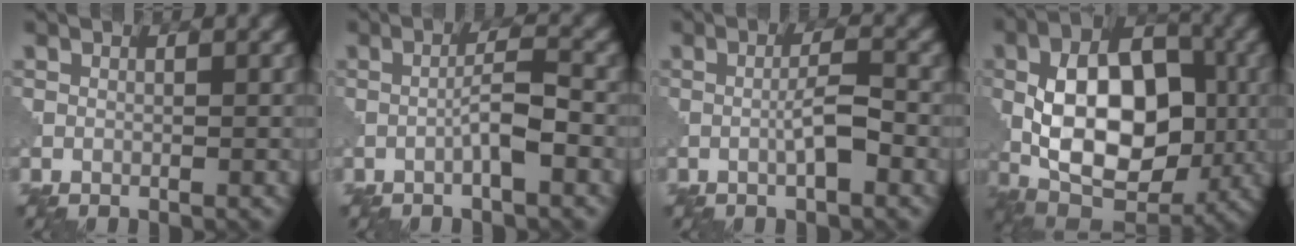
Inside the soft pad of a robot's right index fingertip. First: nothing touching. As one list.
[{"total": 2.8, "force": [-1.0, 0.2, 2.6], "torque": [-0.046, 0.011, -0.022]}, {"total": 2.6, "force": [-0.8, 0.3, 2.5], "torque": [-0.044, 0.007, -0.017]}, {"total": 12.1, "force": [-0.4, 7.3, 9.7], "torque": [-0.155, 0.009, -0.016]}]